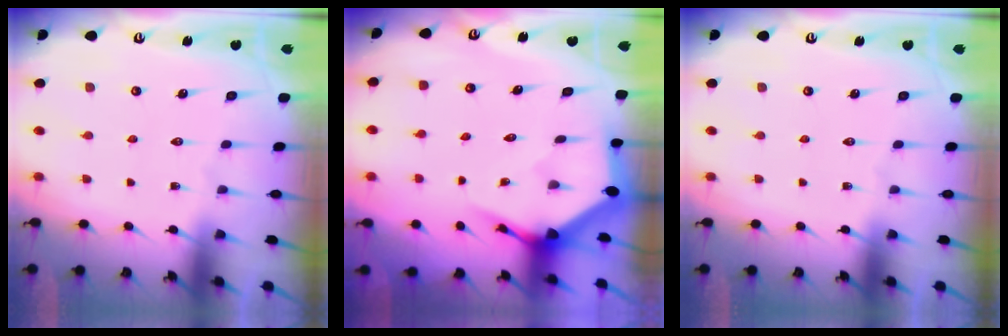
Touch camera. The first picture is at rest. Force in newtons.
{"total": 5.1, "press": 5.1, "slide": 0.4}
{"total": 0.0}